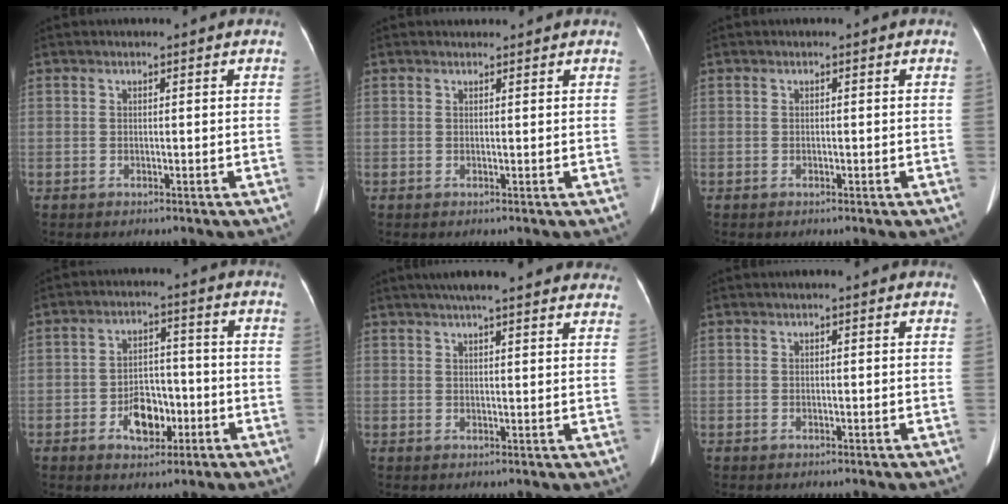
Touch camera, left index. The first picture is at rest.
{"total": 1.1, "force": [1.1, 0.3, 0.0], "torque": [-0.010, 0.011, 0.018]}
{"total": 0.0}
{"total": 6.5, "force": [-2.6, 4.0, 4.4], "torque": [-0.079, 0.013, -0.039]}
{"total": 19.1, "force": [16.7, 2.8, 8.9], "torque": [-0.120, 0.038, 0.205]}
{"total": 0.7, "force": [0.4, 0.1, 0.5], "torque": [-0.009, 0.009, 0.003]}